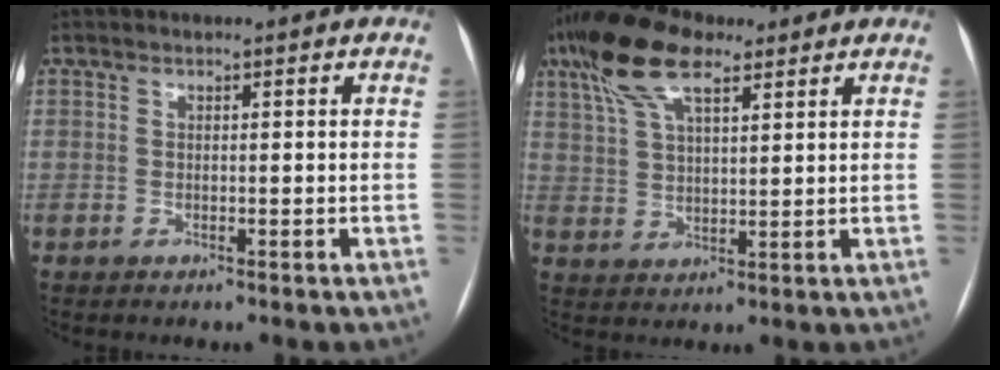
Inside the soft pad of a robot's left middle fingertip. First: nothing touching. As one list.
[{"total": 11.2, "force": [7.1, 3.7, 7.8], "torque": [-0.164, 0.029, 0.136]}]